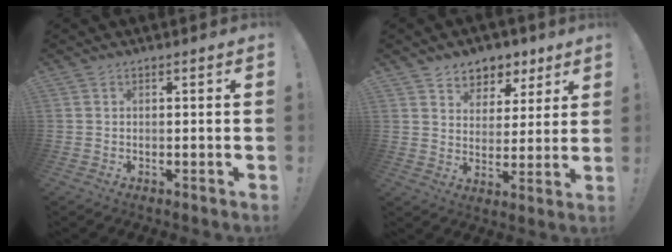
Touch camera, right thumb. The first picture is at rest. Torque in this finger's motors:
{"motor_torque": [-0.07, 0.12, 0.38, 0.46, 0.00]}